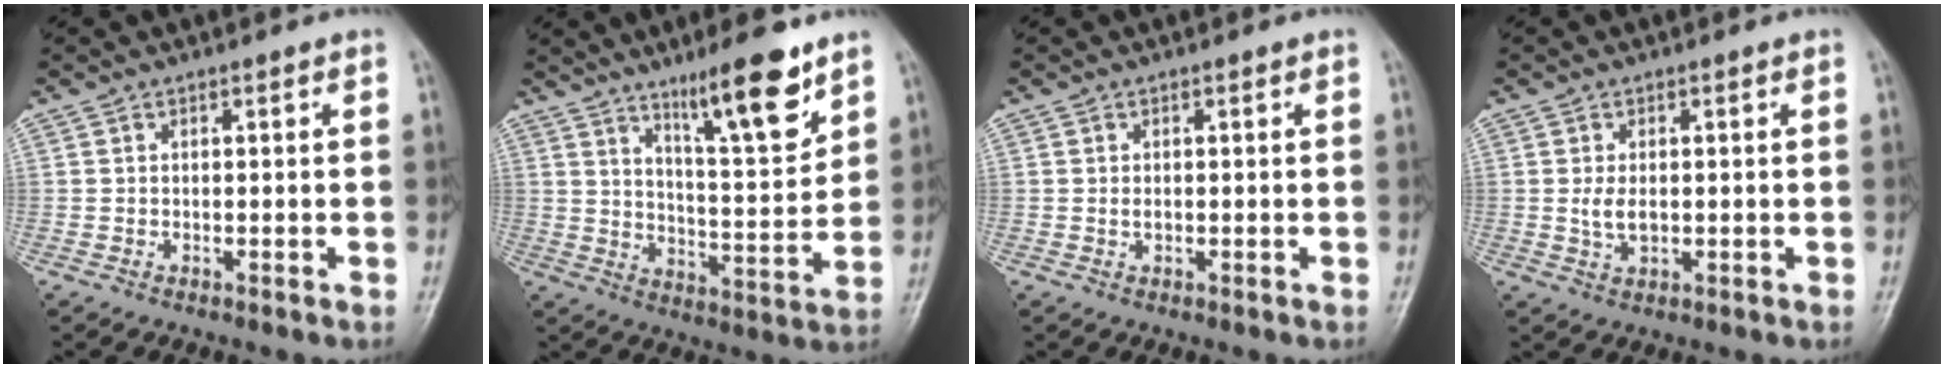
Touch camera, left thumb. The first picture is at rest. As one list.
[{"total": 13.0, "force": [8.7, 2.5, 9.4], "torque": [-0.130, -0.060, 0.145]}, {"total": 0.9, "force": [0.1, 0.6, 0.7], "torque": [-0.012, 0.000, 0.002]}, {"total": 3.3, "force": [0.1, 1.9, 2.7], "torque": [-0.052, -0.005, 0.005]}]